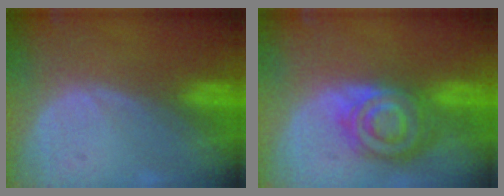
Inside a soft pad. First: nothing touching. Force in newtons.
{"total": 8.5, "press": 7.4, "slide": 4.2}